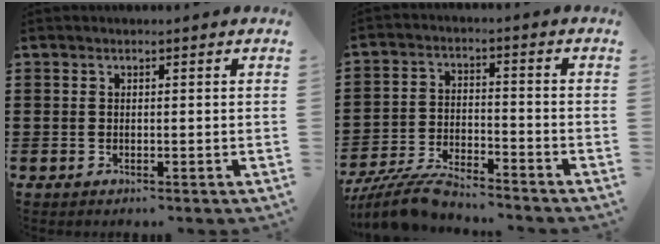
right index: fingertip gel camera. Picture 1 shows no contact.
{"total": 7.4, "force": [-7.1, 0.7, 2.1], "torque": [-0.059, 0.001, -0.140]}